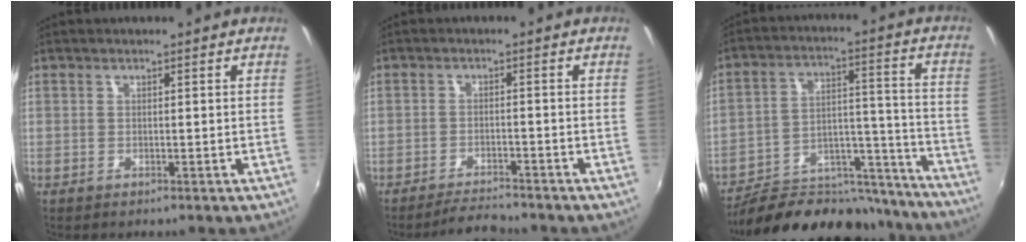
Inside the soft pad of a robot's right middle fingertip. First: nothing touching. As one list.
[{"total": 4.8, "force": [-4.6, 0.4, 1.2], "torque": [-0.042, -0.007, -0.078]}, {"total": 23.6, "force": [-20.7, 7.9, 8.3], "torque": [-0.134, 0.044, -0.278]}]